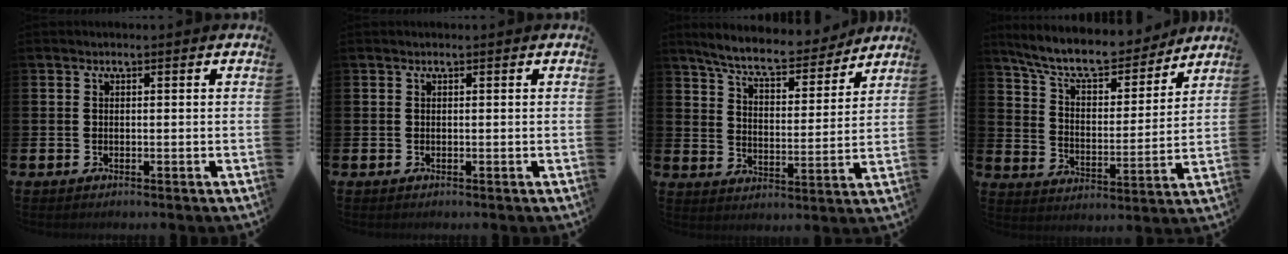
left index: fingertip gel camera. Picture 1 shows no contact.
{"total": 0.0}
{"total": 8.2, "force": [7.5, 1.5, 3.0], "torque": [-0.086, -0.050, 0.130]}
{"total": 9.5, "force": [8.7, 2.2, 3.3], "torque": [-0.092, -0.060, 0.149]}